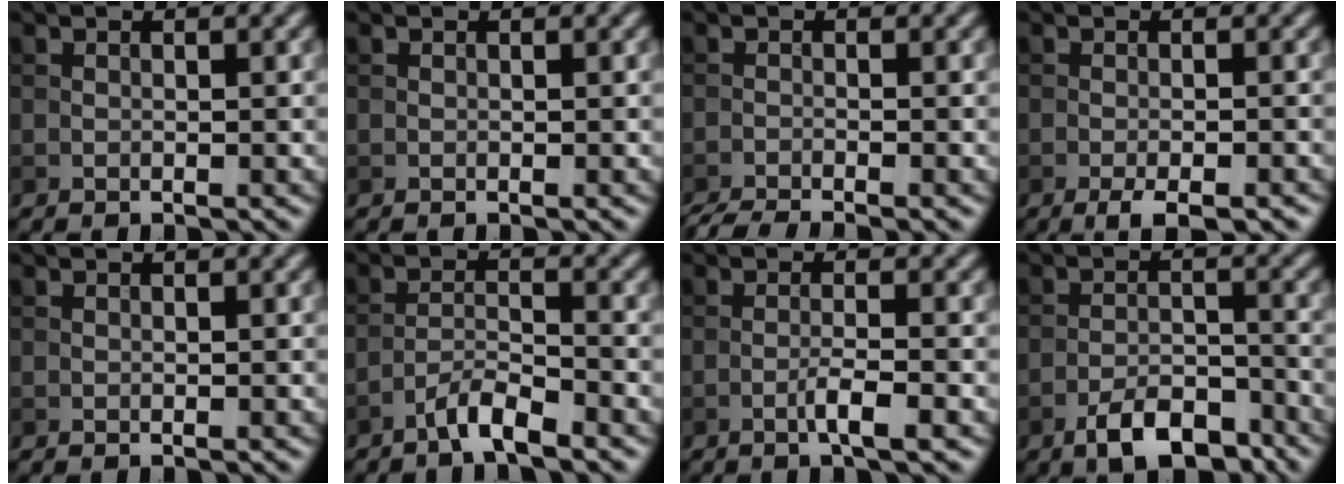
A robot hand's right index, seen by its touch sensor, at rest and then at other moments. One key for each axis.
{"total": 0.0}
{"total": 4.3, "fx": -3.7, "fy": 0.5, "fz": 2.2, "tx": -0.037, "ty": -0.016, "tz": -0.071}
{"total": 3.1, "fx": -2.0, "fy": 0.6, "fz": 2.3, "tx": -0.042, "ty": -0.003, "tz": -0.031}
{"total": 0.0}
{"total": 3.3, "fx": -2.5, "fy": 0.5, "fz": 2.0, "tx": -0.036, "ty": 0.008, "tz": -0.052}
{"total": 2.4, "fx": -1.0, "fy": 0.2, "fz": 2.1, "tx": -0.036, "ty": 0.007, "tz": -0.023}
{"total": 5.6, "fx": -3.9, "fy": 2.2, "fz": 3.4, "tx": -0.054, "ty": 0.001, "tz": -0.069}